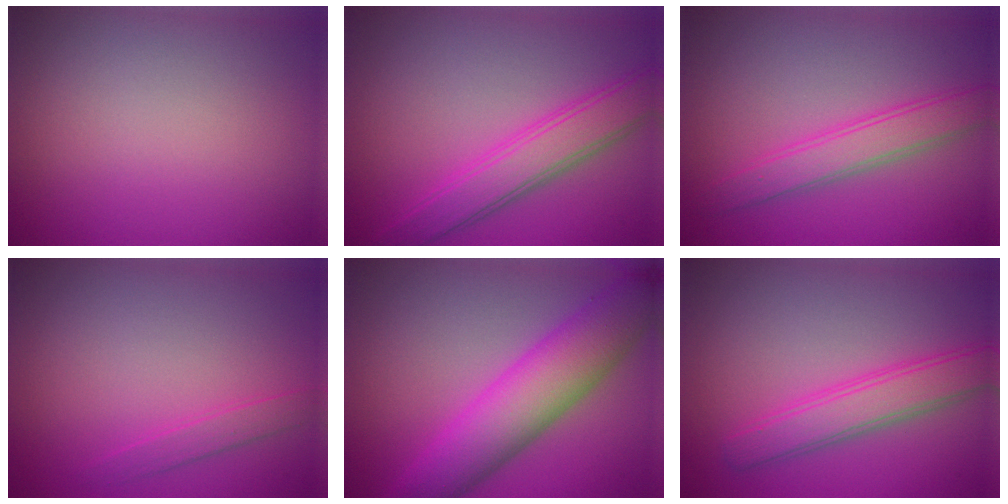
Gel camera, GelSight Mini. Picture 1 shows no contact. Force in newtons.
{"total": 4.5, "press": 4.5, "slide": 0.1}
{"total": 3.5, "press": 3.5, "slide": 0.1}
{"total": 1.3, "press": 1.3, "slide": 0.1}
{"total": 8.3, "press": 8.3, "slide": 0.3}
{"total": 4.2, "press": 4.2, "slide": 0.2}